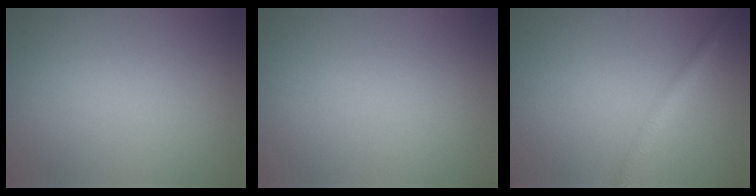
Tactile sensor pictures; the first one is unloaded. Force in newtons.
{"total": 0.0}
{"total": 2.0, "press": 2.0, "slide": 0.1}